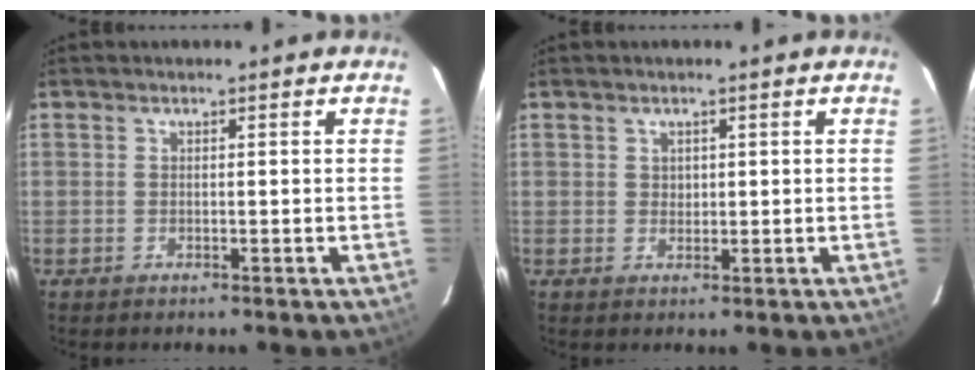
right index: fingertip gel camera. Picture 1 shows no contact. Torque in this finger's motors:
{"motor_torque": [-0.16, 0.08, -0.03, 0.00]}